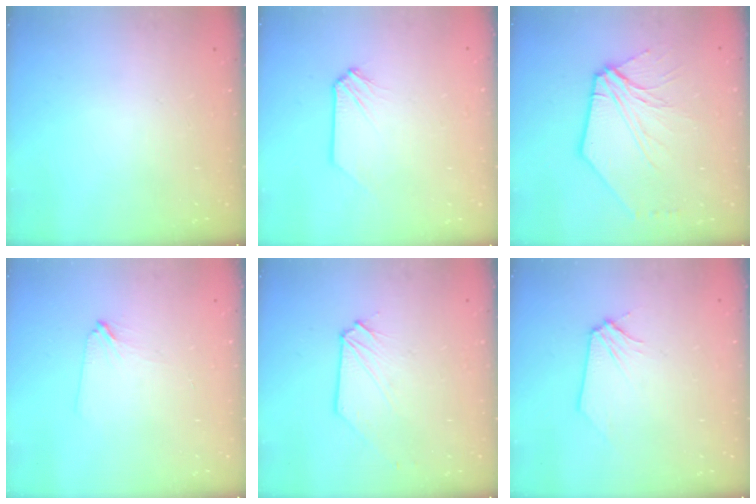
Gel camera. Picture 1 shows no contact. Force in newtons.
{"total": 0.0}
{"total": 11.0, "press": 10.8, "slide": 1.8}
{"total": 1.8, "press": 1.7, "slide": 0.4}
{"total": 1.0, "press": 1.0, "slide": 0.1}
{"total": 0.0}